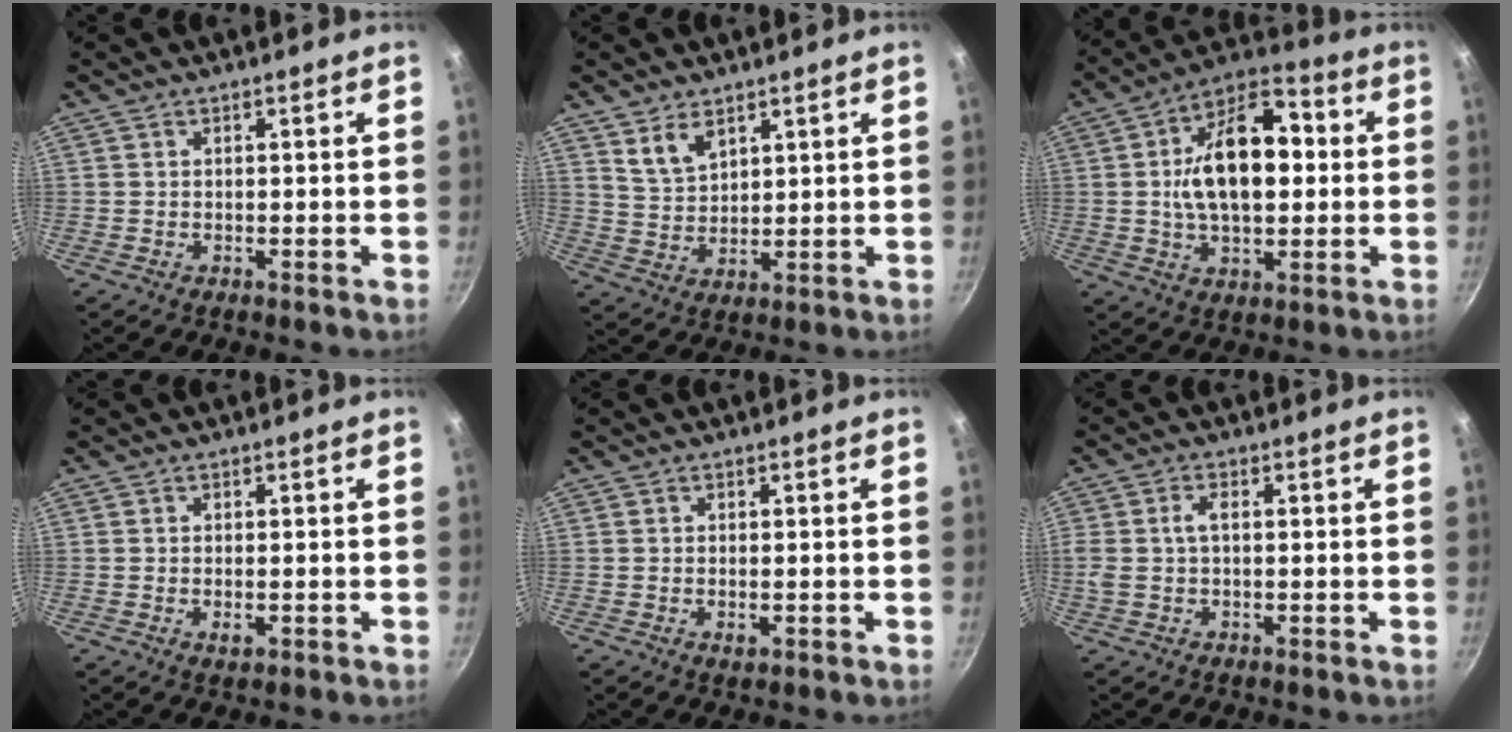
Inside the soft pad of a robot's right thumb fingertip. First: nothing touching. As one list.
[{"total": 5.4, "force": [3.5, 2.9, 2.8], "torque": [-0.038, -0.025, 0.076]}, {"total": 18.0, "force": [1.5, 10.0, 14.9], "torque": [-0.224, 0.024, 0.020]}, {"total": 1.6, "force": [-0.4, 0.8, 1.3], "torque": [-0.021, 0.000, -0.004]}, {"total": 1.2, "force": [-0.3, 0.7, 1.0], "torque": [-0.015, -0.002, -0.002]}, {"total": 3.7, "force": [0.3, 2.1, 3.0], "torque": [-0.078, 0.011, 0.006]}]